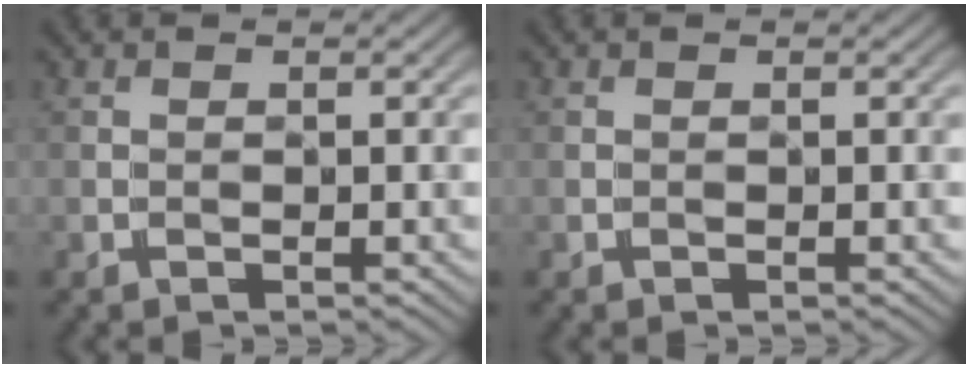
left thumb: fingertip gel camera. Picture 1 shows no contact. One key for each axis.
{"total": 0.0}